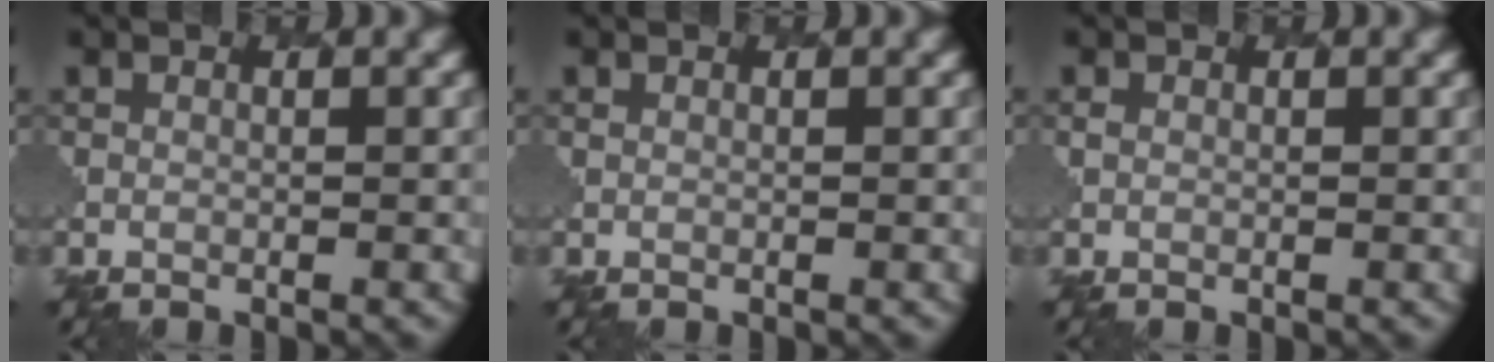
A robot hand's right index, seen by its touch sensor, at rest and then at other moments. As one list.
[{"total": 0.0}, {"total": 0.6, "force": [0.1, 0.5, 0.1], "torque": [0.000, 0.000, -0.001]}]